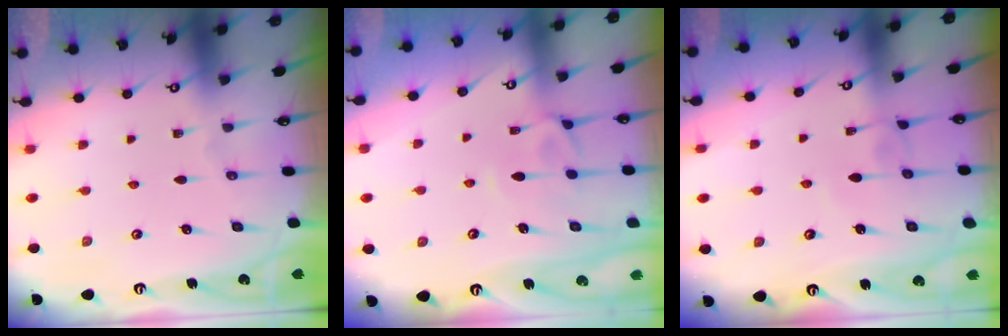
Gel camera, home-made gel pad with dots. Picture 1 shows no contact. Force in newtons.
{"total": 2.7, "press": 2.4, "slide": 1.2}
{"total": 2.4, "press": 2.4, "slide": 0.2}